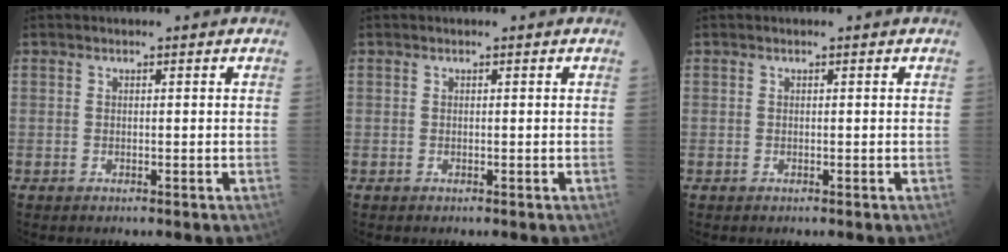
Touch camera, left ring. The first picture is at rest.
{"total": 0.0}
{"total": 0.0}